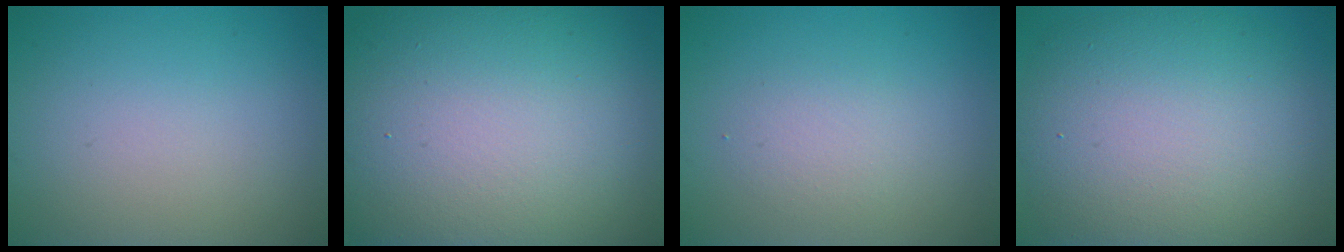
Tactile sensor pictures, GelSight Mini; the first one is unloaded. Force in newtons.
{"total": 20.5, "press": 20.4, "slide": 1.1}
{"total": 1.9, "press": 1.8, "slide": 0.2}
{"total": 11.9, "press": 11.9, "slide": 0.8}